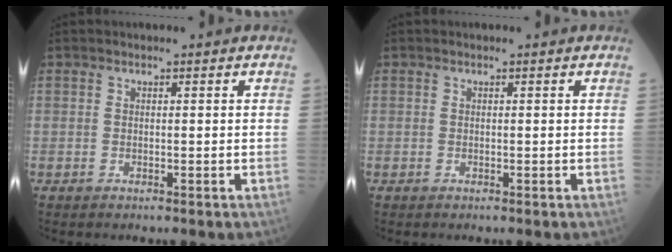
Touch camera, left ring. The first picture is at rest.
{"total": 0.0}